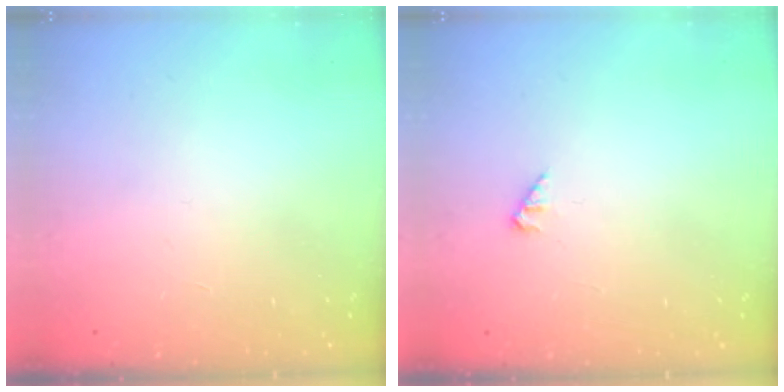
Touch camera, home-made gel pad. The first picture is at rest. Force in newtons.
{"total": 2.4, "press": 2.4, "slide": 0.2}